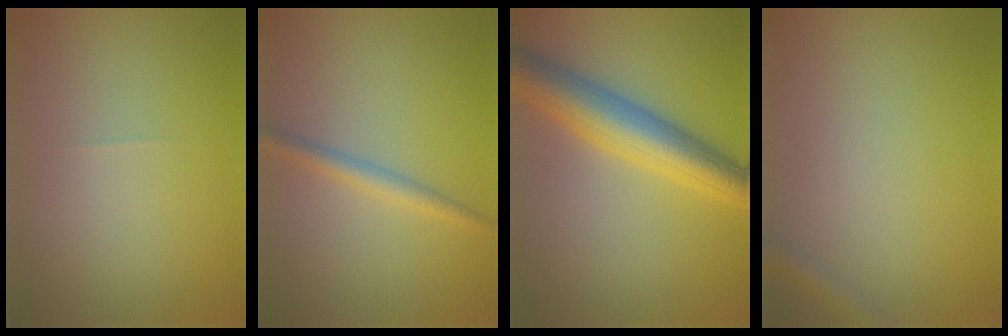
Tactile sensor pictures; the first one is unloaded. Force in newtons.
{"total": 2.1, "press": 2.1, "slide": 0.0}
{"total": 6.9, "press": 6.9, "slide": 0.1}
{"total": 1.4, "press": 1.3, "slide": 0.1}